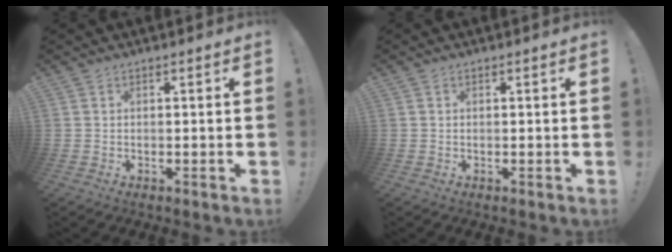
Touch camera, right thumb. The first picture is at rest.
{"total": 0.0}